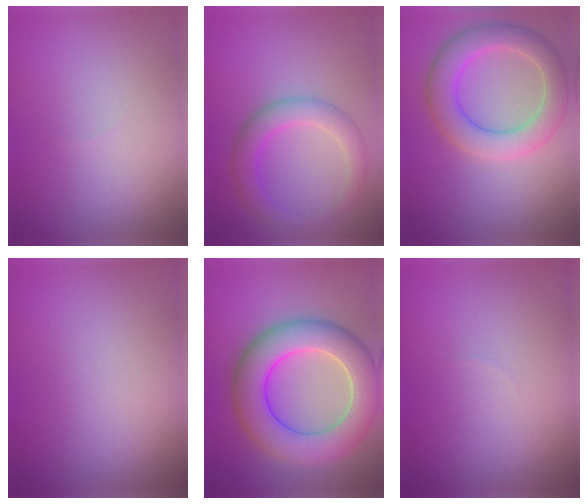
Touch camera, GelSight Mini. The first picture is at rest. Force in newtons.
{"total": 3.7, "press": 3.7, "slide": 0.3}
{"total": 5.9, "press": 5.9, "slide": 0.3}
{"total": 0.0}
{"total": 9.3, "press": 9.3, "slide": 0.5}
{"total": 0.0}